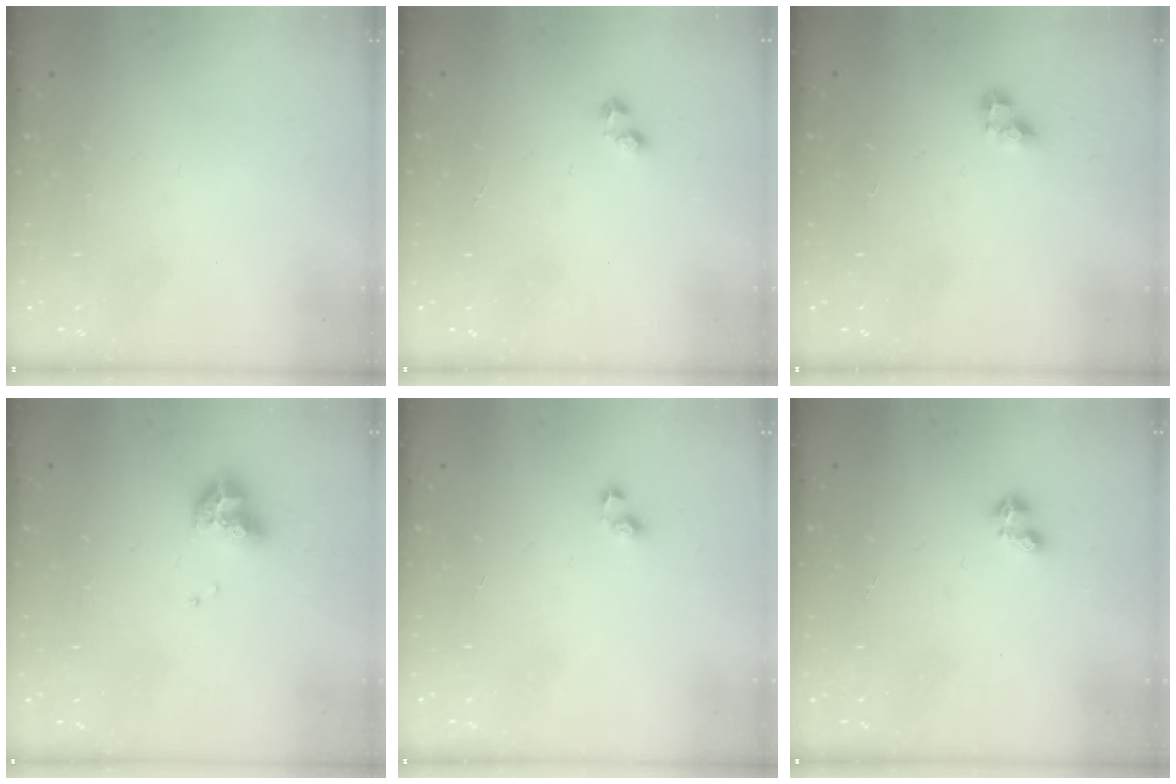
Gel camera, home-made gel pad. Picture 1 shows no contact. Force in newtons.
{"total": 1.4, "press": 1.4, "slide": 0.5}
{"total": 3.3, "press": 3.3, "slide": 0.3}
{"total": 9.5, "press": 9.4, "slide": 1.1}
{"total": 3.0, "press": 2.8, "slide": 1.1}
{"total": 2.0, "press": 2.0, "slide": 0.4}